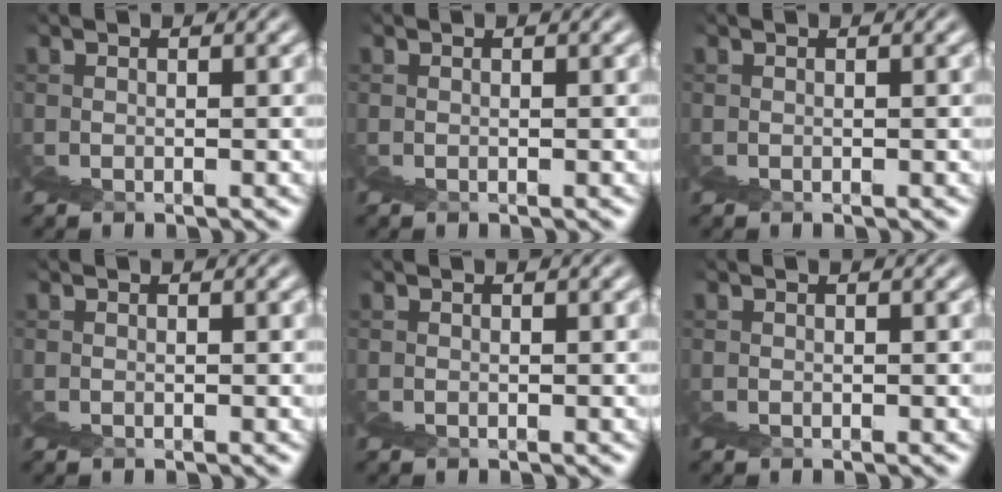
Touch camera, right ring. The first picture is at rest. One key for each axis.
{"total": 0.0}
{"total": 0.0}
{"total": 0.0}
{"total": 0.0}
{"total": 0.0}